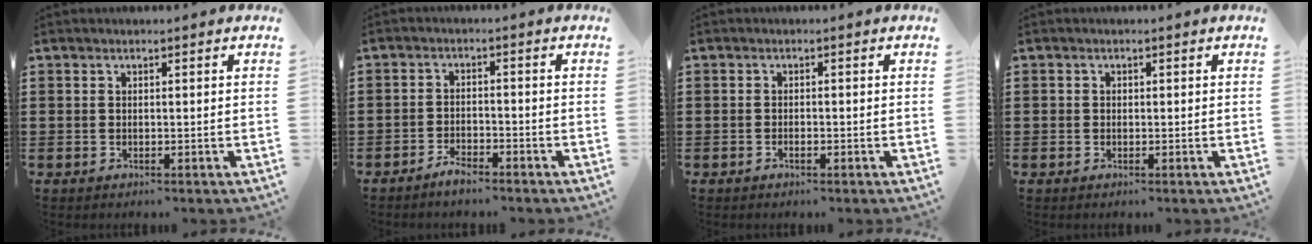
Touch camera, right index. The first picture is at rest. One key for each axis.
{"total": 2.5, "fx": -2.4, "fy": 0.5, "fz": 0.7, "tx": -0.015, "ty": 0.007, "tz": -0.047}
{"total": 0.9, "fx": -0.6, "fy": 0.2, "fz": 0.6, "tx": -0.015, "ty": -0.006, "tz": -0.009}
{"total": 0.6, "fx": -0.1, "fy": 0.6, "fz": 0.2, "tx": -0.005, "ty": 0.004, "tz": -0.003}